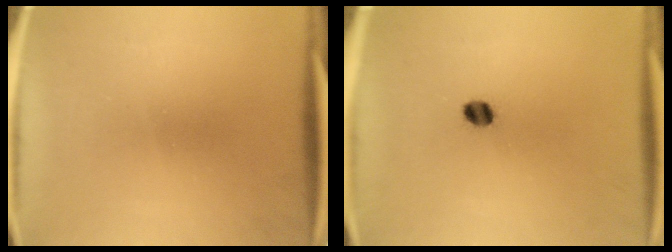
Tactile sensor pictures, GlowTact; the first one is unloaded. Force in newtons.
{"total": 2.8}